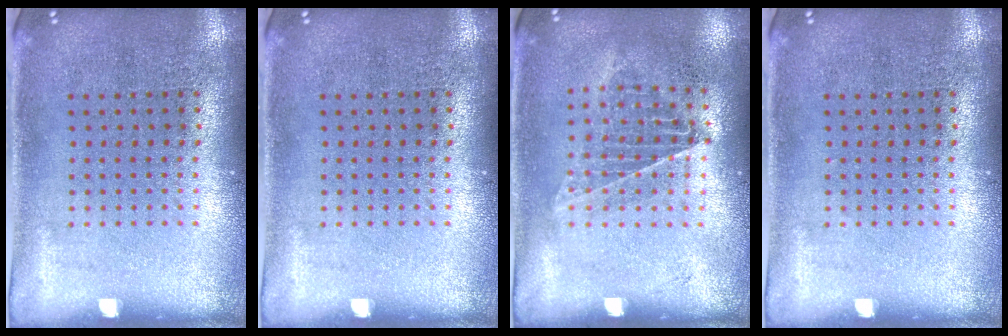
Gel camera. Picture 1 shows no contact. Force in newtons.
{"total": 0.0}
{"total": 0.9, "press": 0.9, "slide": 0.1}
{"total": 0.0}